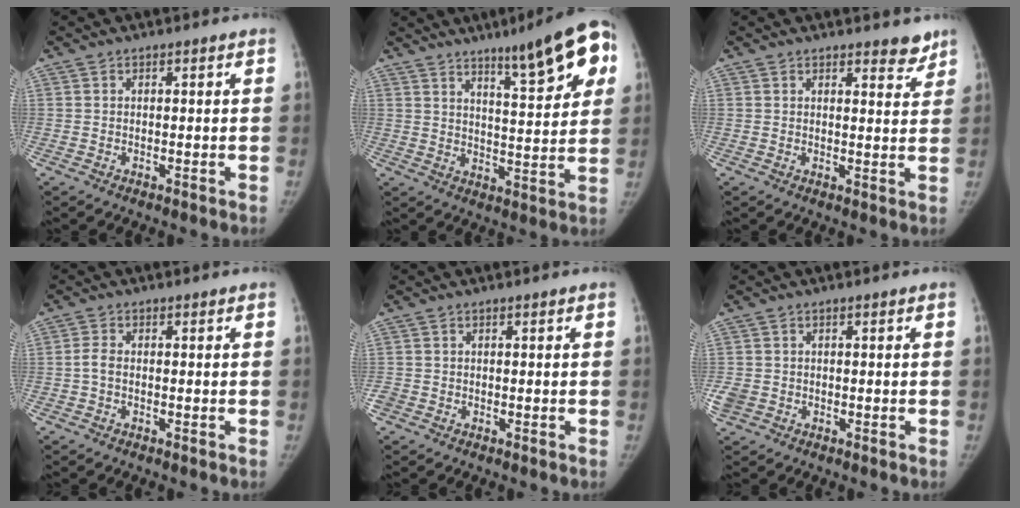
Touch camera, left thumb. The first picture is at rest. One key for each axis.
{"total": 15.0, "fx": 7.9, "fy": 3.1, "fz": 12.4, "tx": -0.144, "ty": -0.029, "tz": 0.112}
{"total": 3.3, "fx": 2.8, "fy": 1.2, "fz": 1.3, "tx": 0.005, "ty": -0.020, "tz": 0.034}
{"total": 1.8, "fx": -0.5, "fy": 1.1, "fz": 1.4, "tx": -0.028, "ty": 0.002, "tz": -0.013}
{"total": 1.4, "fx": -0.6, "fy": 1.2, "fz": 0.4, "tx": -0.007, "ty": 0.001, "tz": -0.013}
{"total": 3.0, "fx": -1.0, "fy": 2.6, "fz": 1.2, "tx": -0.029, "ty": 0.004, "tz": -0.015}